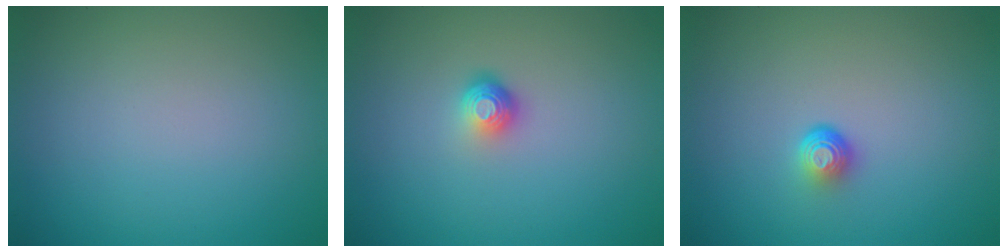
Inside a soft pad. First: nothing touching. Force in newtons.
{"total": 1.8, "press": 1.2, "slide": 1.4}
{"total": 1.7, "press": 1.0, "slide": 1.4}